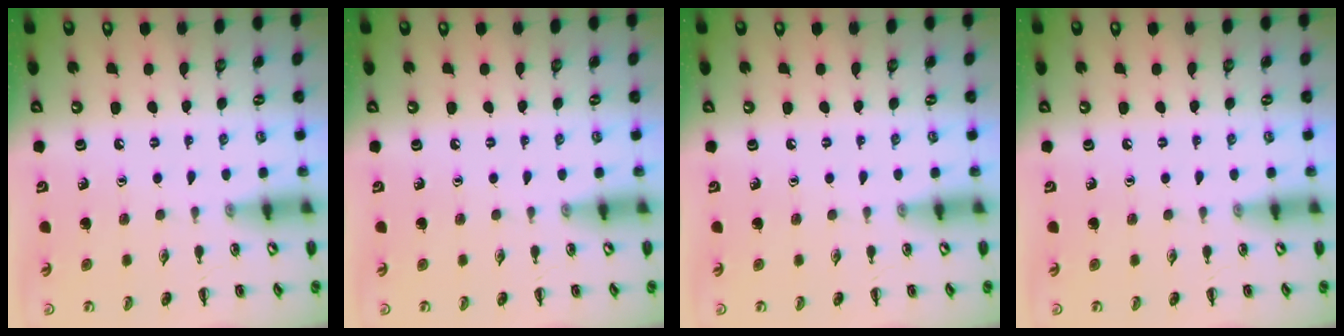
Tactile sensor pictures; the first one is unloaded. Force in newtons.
{"total": 0.0}
{"total": 0.0}
{"total": 0.0}